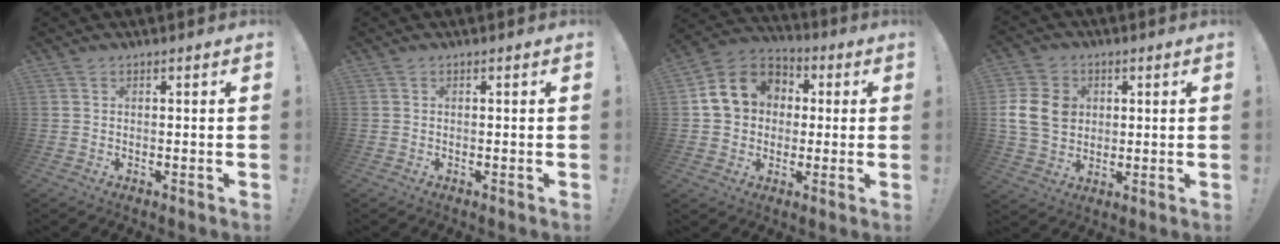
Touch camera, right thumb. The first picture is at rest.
{"total": 0.0}
{"total": 13.3, "force": [2.6, 11.5, 6.2], "torque": [-0.088, 0.008, 0.061]}
{"total": 12.7, "force": [2.4, 10.5, 6.8], "torque": [-0.126, -0.002, 0.052]}